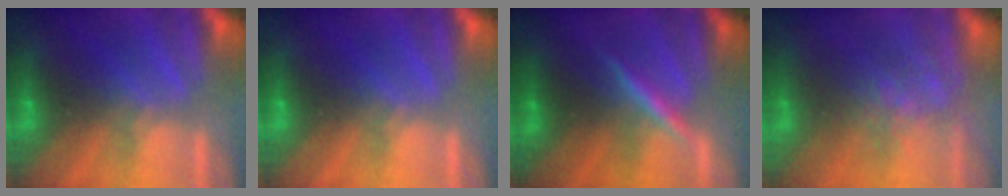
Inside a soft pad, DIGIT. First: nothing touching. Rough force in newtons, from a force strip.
{"total": 0.0}
{"total": 3.4}
{"total": 4.2}